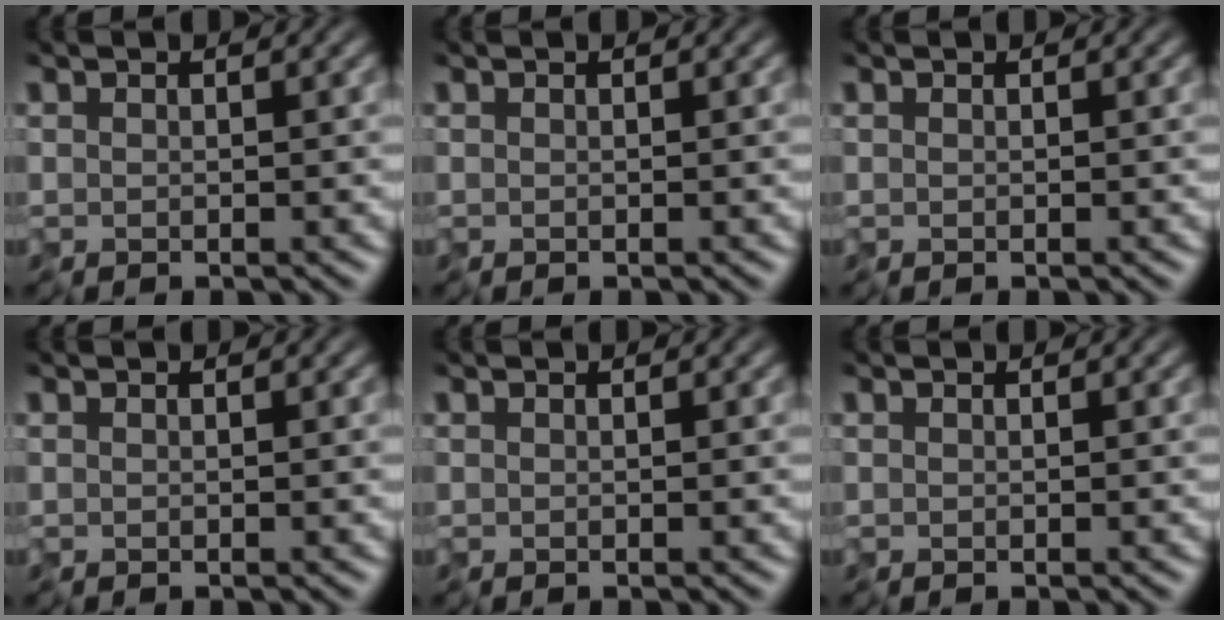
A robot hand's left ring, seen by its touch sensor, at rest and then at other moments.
{"total": 0.0}
{"total": 0.0}
{"total": 0.0}
{"total": 0.0}
{"total": 0.0}